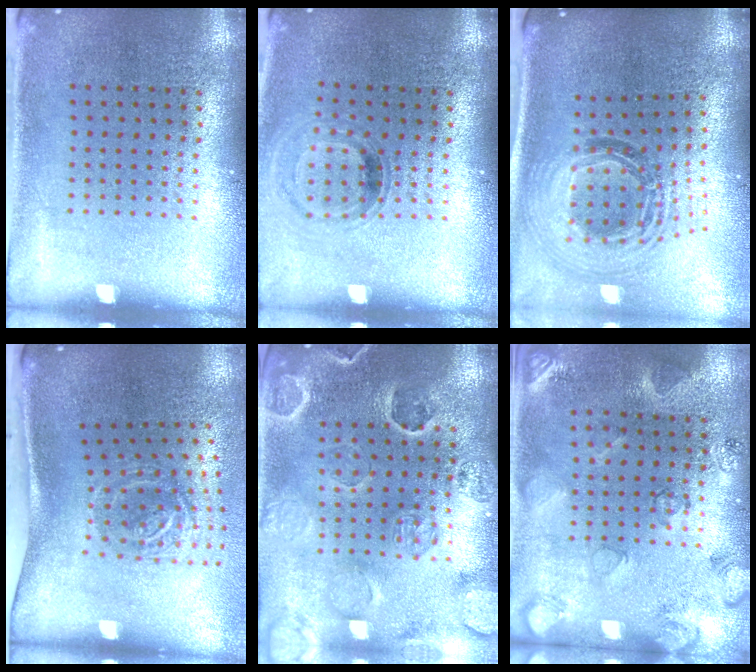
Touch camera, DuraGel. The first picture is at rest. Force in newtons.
{"total": 0.8, "press": 0.8, "slide": 0.2}
{"total": 1.7, "press": 1.5, "slide": 0.9}
{"total": 2.0, "press": 1.3, "slide": 1.6}
{"total": 2.8, "press": 2.7, "slide": 0.8}
{"total": 2.1, "press": 1.8, "slide": 1.0}